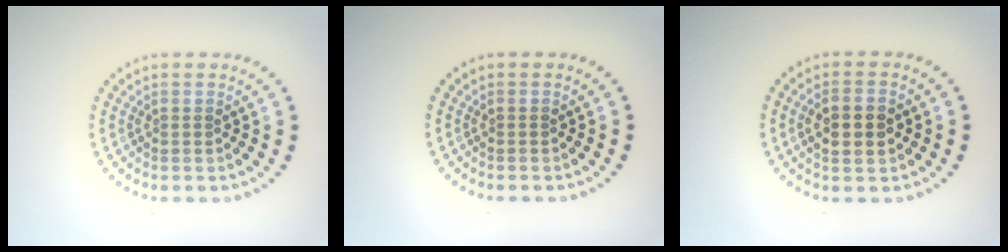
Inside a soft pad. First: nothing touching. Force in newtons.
{"total": 0.0}
{"total": 3.1, "press": 3.1, "slide": 0.3}